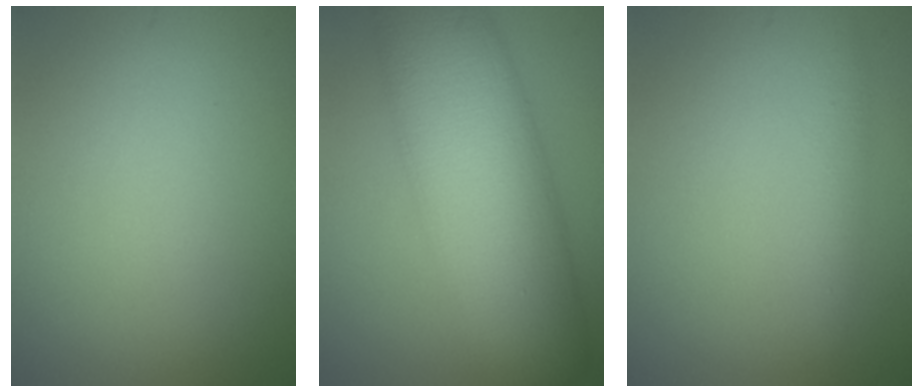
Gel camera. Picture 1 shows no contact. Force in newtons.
{"total": 13.8, "press": 13.8, "slide": 0.2}
{"total": 1.4, "press": 1.4, "slide": 0.1}